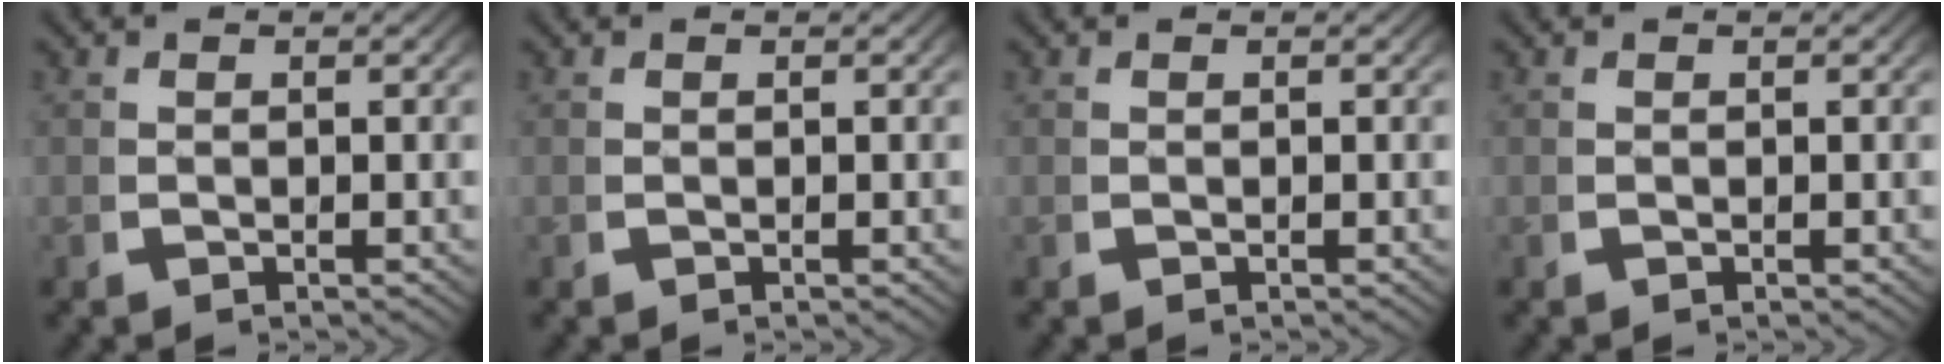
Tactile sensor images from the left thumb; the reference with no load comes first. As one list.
[{"total": 0.0}, {"total": 0.0}, {"total": 0.0}]